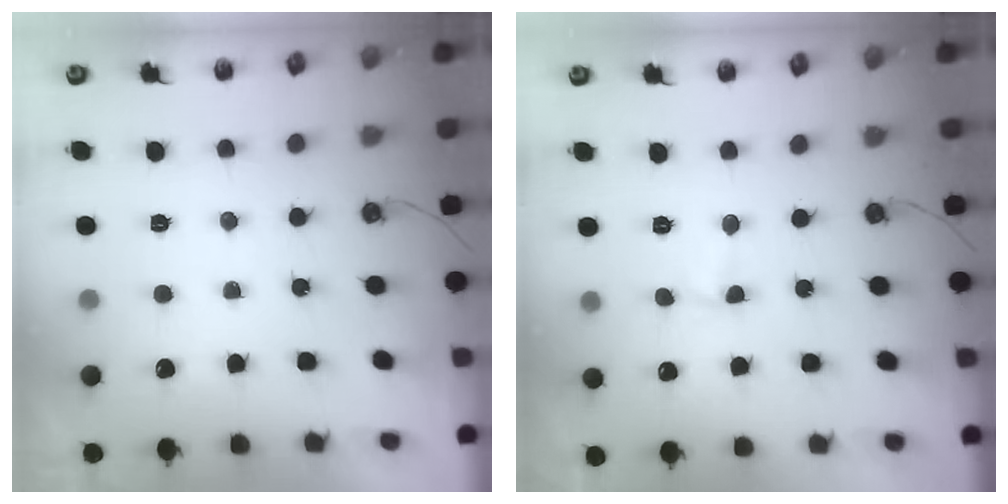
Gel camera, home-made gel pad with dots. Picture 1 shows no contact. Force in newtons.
{"total": 1.7, "press": 1.5, "slide": 0.8}